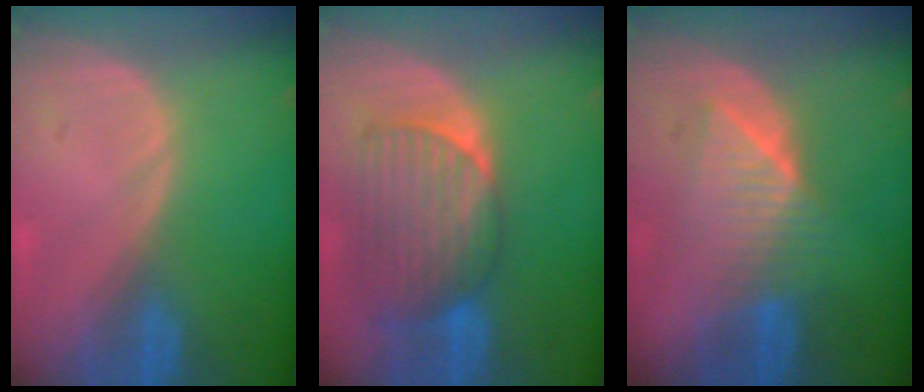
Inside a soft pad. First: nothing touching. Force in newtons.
{"total": 9.0, "press": 8.4, "slide": 3.3}
{"total": 6.5, "press": 6.4, "slide": 0.9}